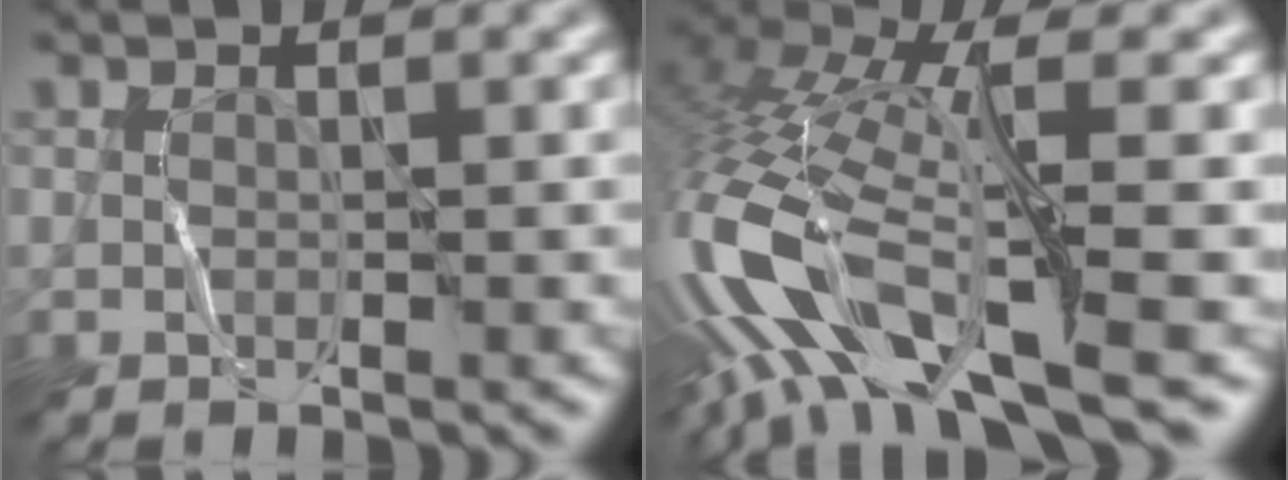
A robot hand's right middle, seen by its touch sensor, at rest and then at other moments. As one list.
[{"total": 13.0, "force": [-3.9, 4.6, 11.5], "torque": [-0.268, 0.009, -0.057]}]